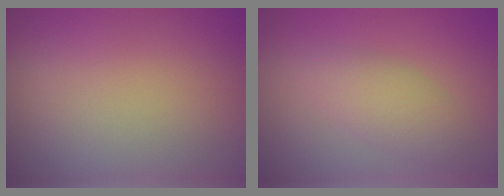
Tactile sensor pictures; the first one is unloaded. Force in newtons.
{"total": 2.8, "press": 2.8, "slide": 0.0}